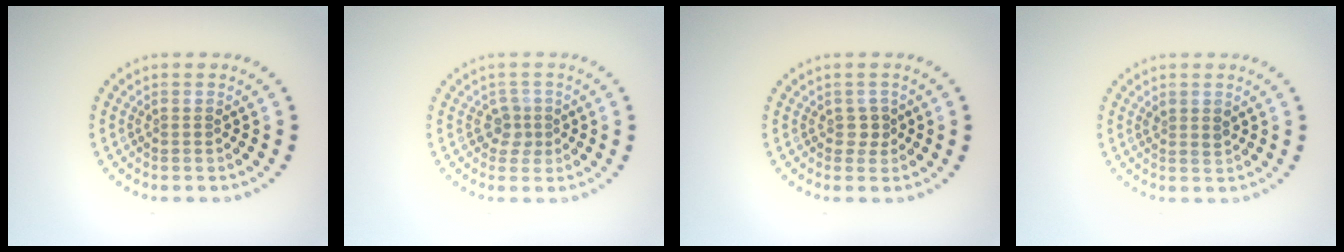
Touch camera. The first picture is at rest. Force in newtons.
{"total": 1.7, "press": 1.3, "slide": 1.1}
{"total": 0.9, "press": 0.8, "slide": 0.5}
{"total": 1.0, "press": 0.9, "slide": 0.5}